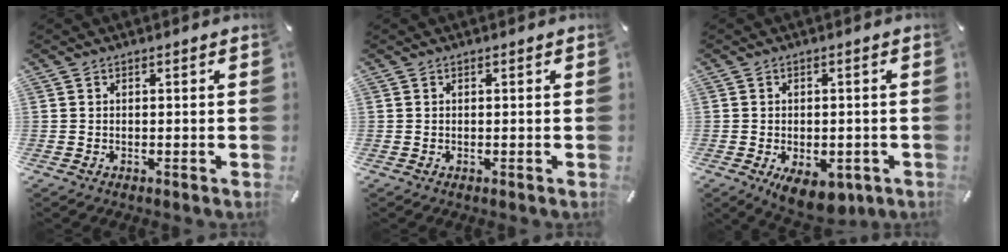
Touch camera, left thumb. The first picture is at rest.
{"total": 0.0}
{"total": 7.6, "force": [-3.2, 4.0, 5.6], "torque": [-0.092, 0.006, -0.050]}